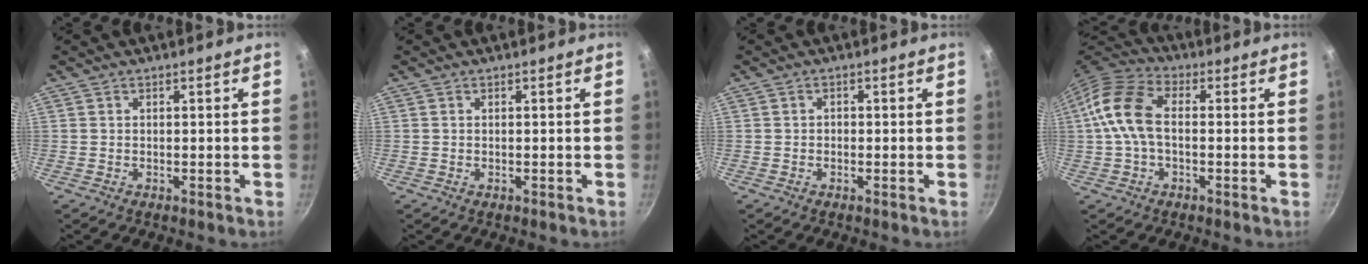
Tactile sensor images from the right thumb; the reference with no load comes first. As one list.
[{"total": 0.0}, {"total": 0.8, "force": [-0.3, 0.6, 0.3], "torque": [-0.005, 0.002, -0.006]}, {"total": 11.0, "force": [0.1, 6.6, 8.8], "torque": [-0.169, 0.033, -0.013]}]